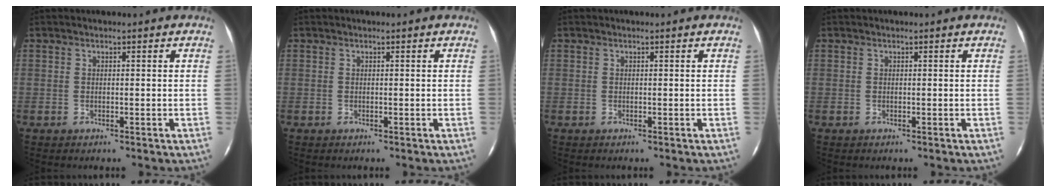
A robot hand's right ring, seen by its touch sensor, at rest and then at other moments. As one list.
[{"total": 0.0}, {"total": 0.0}, {"total": 0.0}]